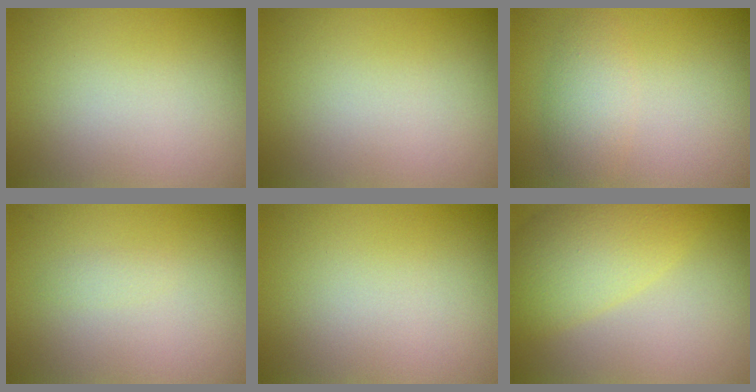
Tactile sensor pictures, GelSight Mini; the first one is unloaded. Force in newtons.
{"total": 0.0}
{"total": 2.4, "press": 2.4, "slide": 0.1}
{"total": 0.6, "press": 0.6, "slide": 0.1}
{"total": 0.0}
{"total": 6.0, "press": 6.0, "slide": 0.3}